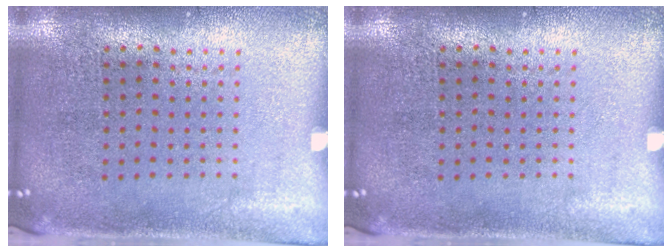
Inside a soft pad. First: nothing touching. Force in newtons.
{"total": 0.0}